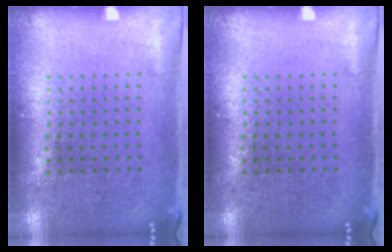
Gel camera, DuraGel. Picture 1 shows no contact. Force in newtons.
{"total": 0.0}